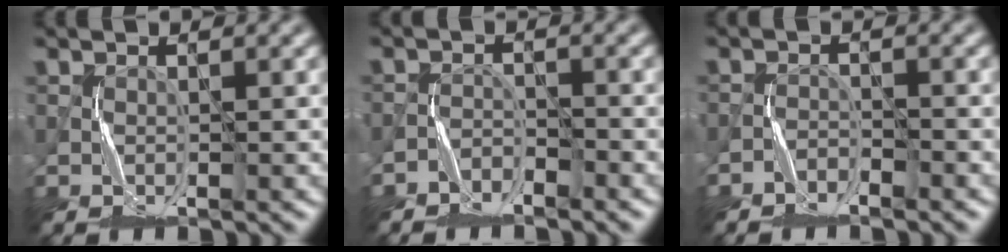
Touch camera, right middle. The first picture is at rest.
{"total": 1.8, "force": [-1.7, 0.5, -0.3], "torque": [0.006, 0.008, -0.035]}
{"total": 1.5, "force": [-1.5, 0.3, -0.2], "torque": [0.004, 0.006, -0.029]}